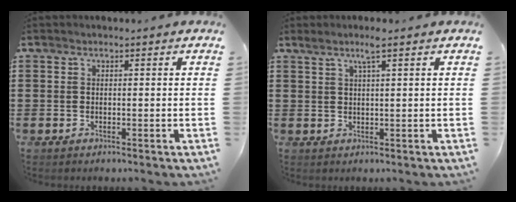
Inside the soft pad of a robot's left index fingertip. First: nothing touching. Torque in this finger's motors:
{"motor_torque": [0.50, -0.39, 0.06, 0.02]}